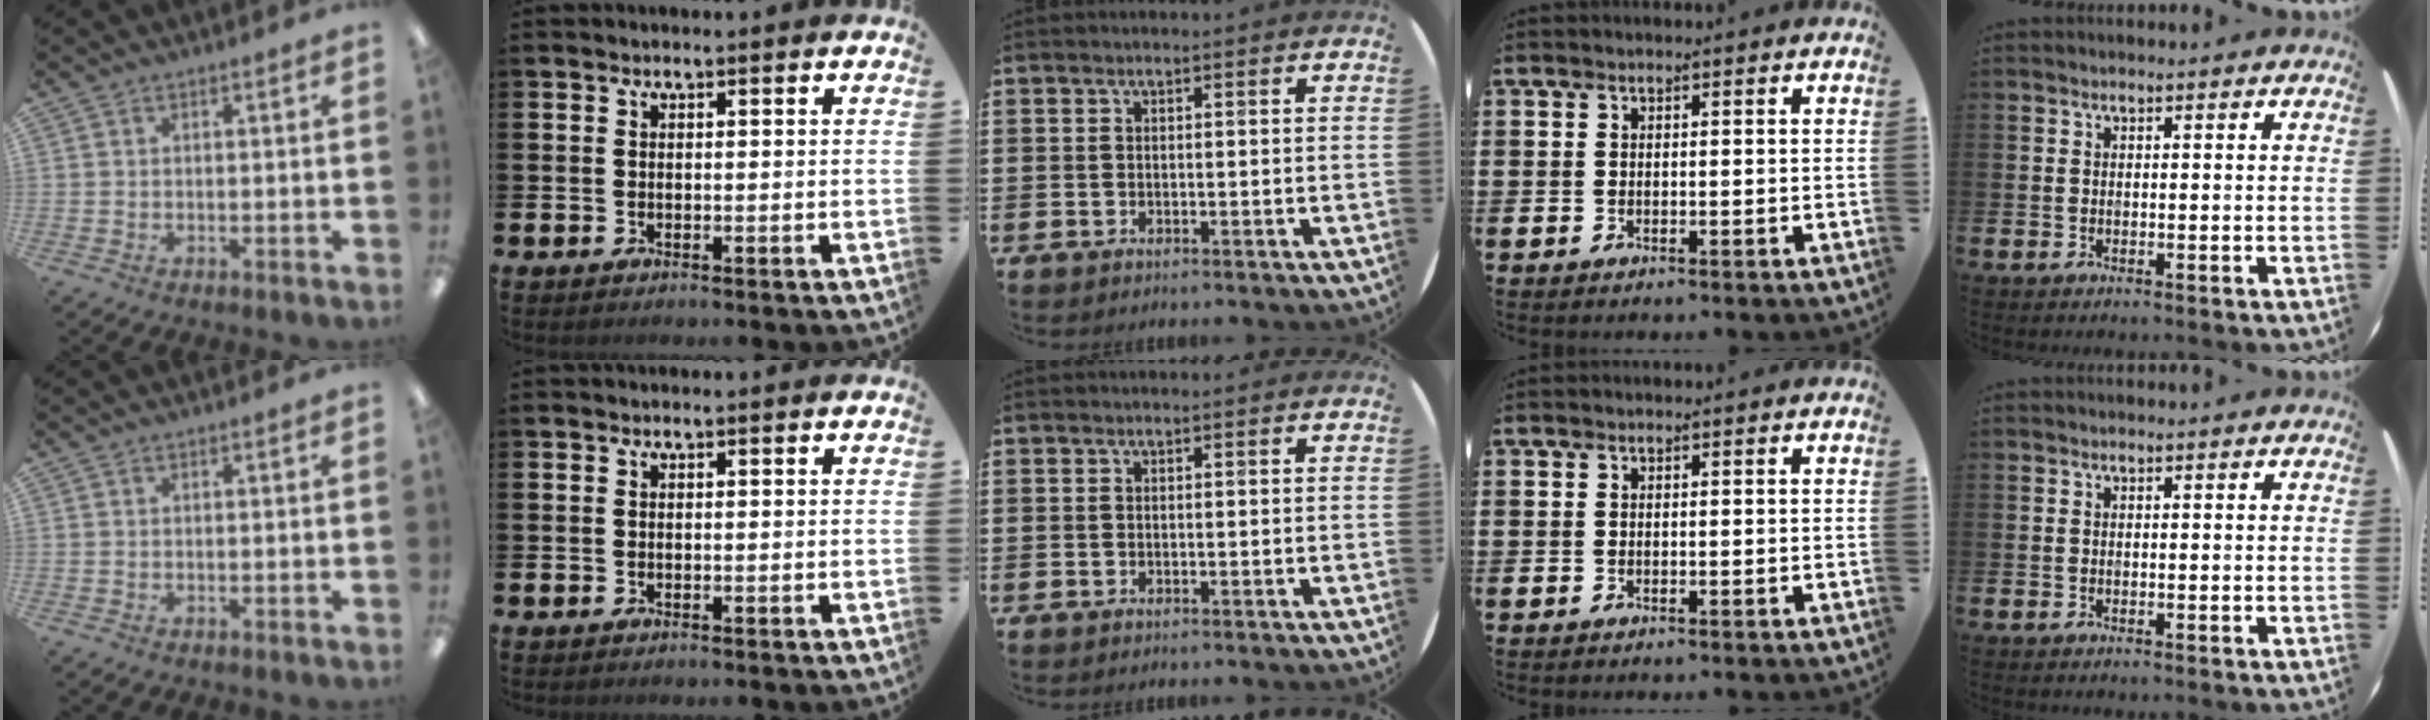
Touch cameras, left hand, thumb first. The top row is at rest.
{}